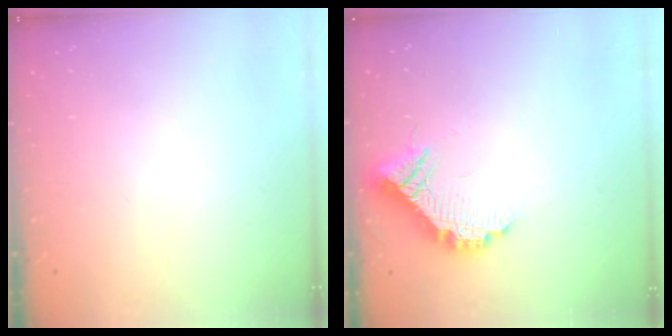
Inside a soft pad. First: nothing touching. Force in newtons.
{"total": 11.3, "press": 11.3, "slide": 0.5}